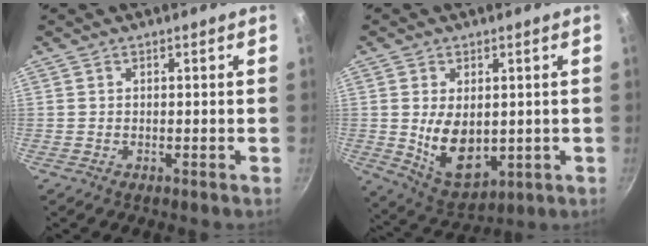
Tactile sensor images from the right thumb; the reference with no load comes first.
{"total": 10.9, "force": [0.2, 7.1, 8.3], "torque": [-0.125, -0.020, 0.029]}